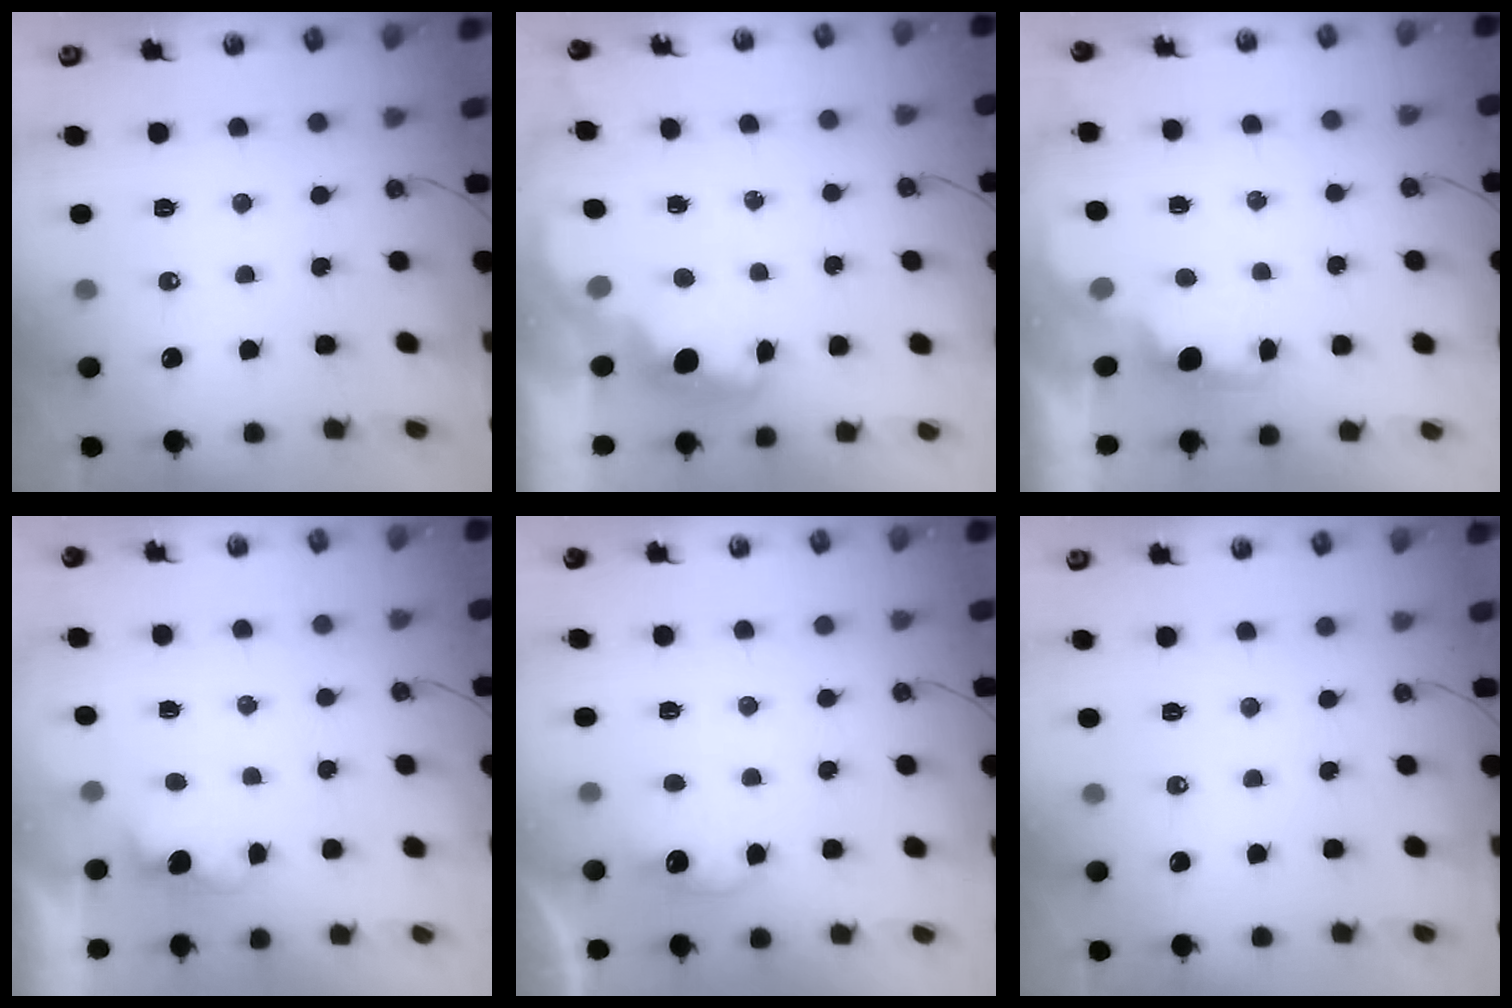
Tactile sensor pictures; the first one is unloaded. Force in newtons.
{"total": 2.3, "press": 2.2, "slide": 0.6}
{"total": 1.3, "press": 1.0, "slide": 0.8}
{"total": 1.2, "press": 0.9, "slide": 0.7}
{"total": 4.8, "press": 4.7, "slide": 1.0}
{"total": 0.0}